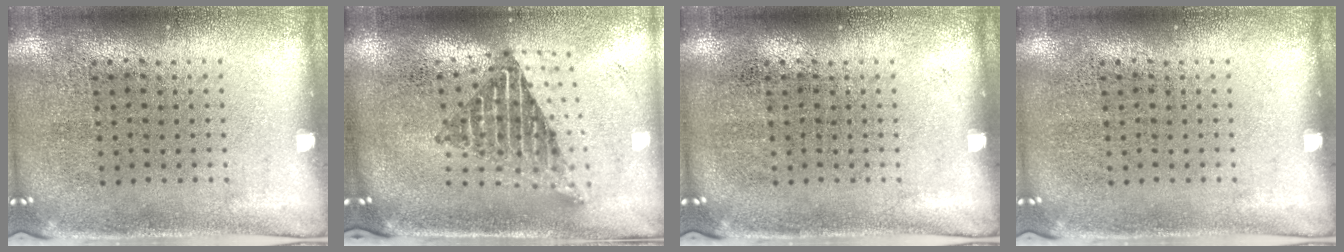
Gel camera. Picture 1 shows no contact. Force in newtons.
{"total": 2.2, "press": 1.6, "slide": 1.5}
{"total": 0.0}
{"total": 0.0}